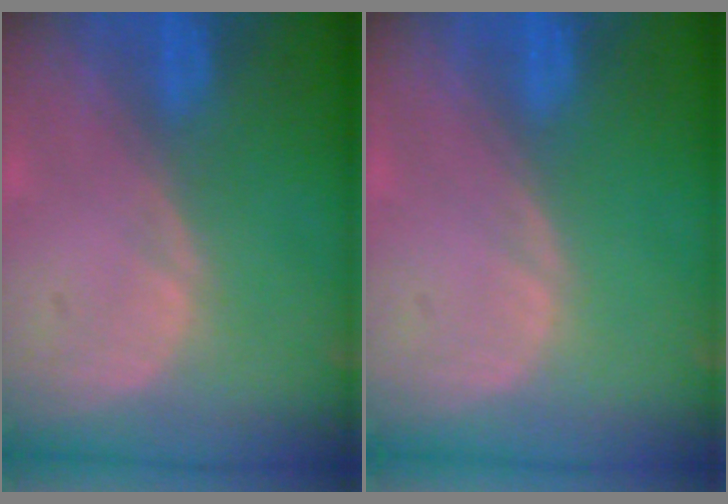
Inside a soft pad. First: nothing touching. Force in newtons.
{"total": 0.0}